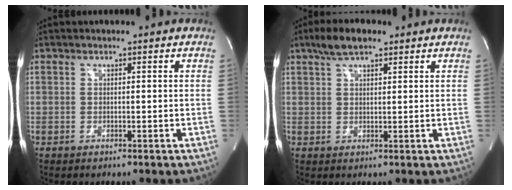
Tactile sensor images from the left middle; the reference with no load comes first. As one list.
[{"total": 5.2, "force": [3.6, 1.8, 3.3], "torque": [-0.069, 0.018, 0.065]}]